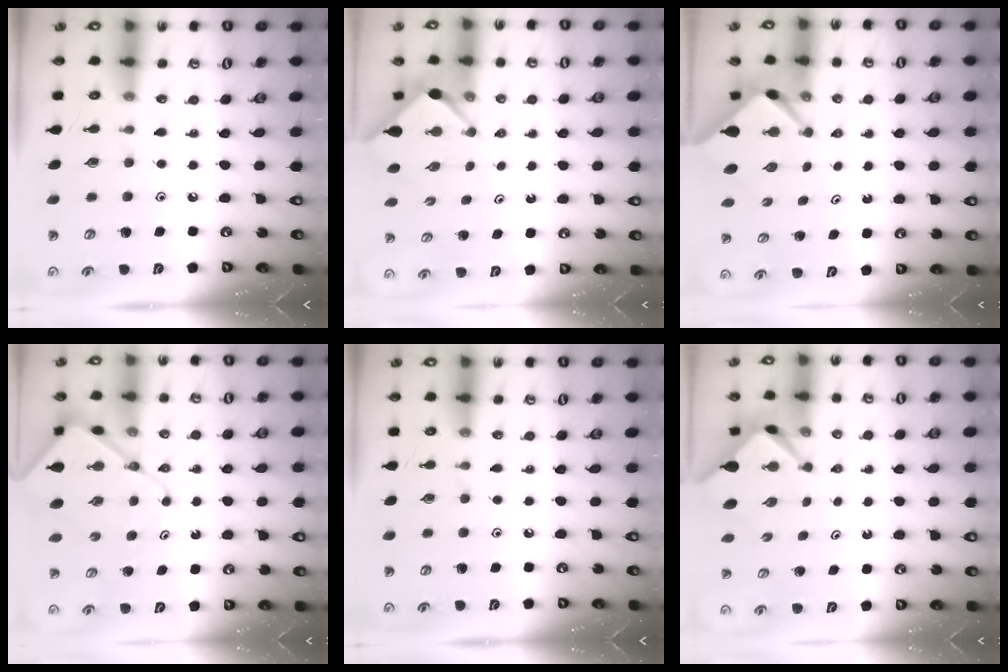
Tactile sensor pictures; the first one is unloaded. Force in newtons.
{"total": 2.7, "press": 2.7, "slide": 0.3}
{"total": 2.7, "press": 2.7, "slide": 0.2}
{"total": 8.4, "press": 8.3, "slide": 0.9}
{"total": 0.0}
{"total": 2.9, "press": 2.9, "slide": 0.4}